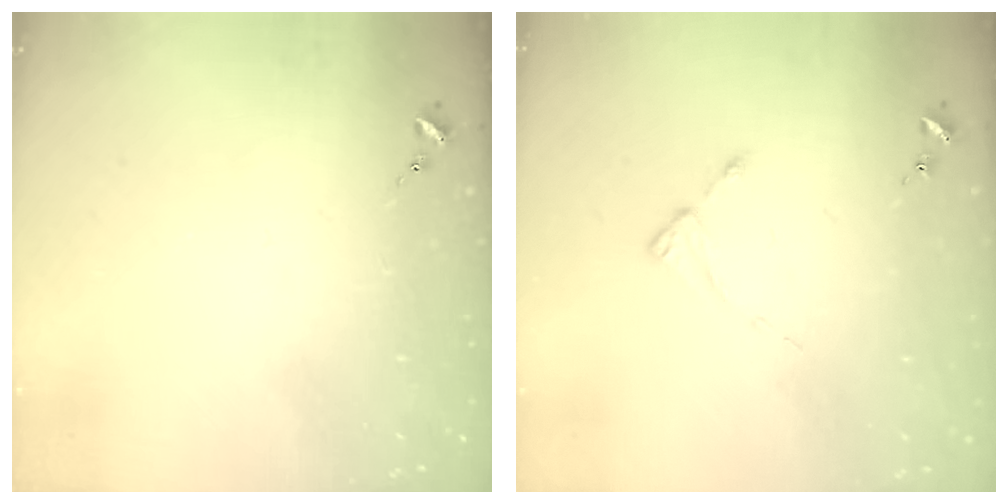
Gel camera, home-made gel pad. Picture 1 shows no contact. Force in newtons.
{"total": 1.9, "press": 1.8, "slide": 0.3}